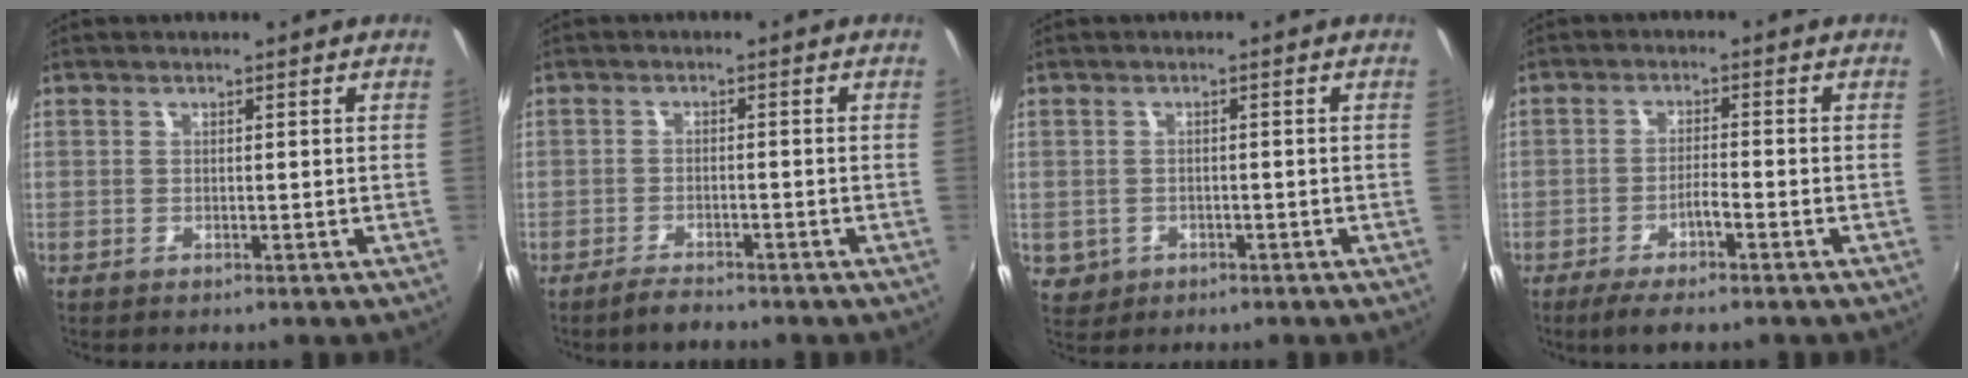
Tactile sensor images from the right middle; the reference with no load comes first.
{"total": 3.2, "force": [-2.8, 0.6, 1.4], "torque": [-0.041, -0.005, -0.053]}
{"total": 4.3, "force": [-1.0, 3.8, 1.6], "torque": [-0.045, -0.003, -0.006]}
{"total": 5.0, "force": [-3.3, 0.2, 3.8], "torque": [-0.085, -0.007, -0.060]}